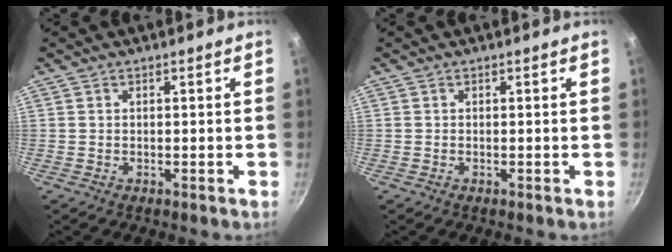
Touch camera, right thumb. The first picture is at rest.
{"total": 0.0}